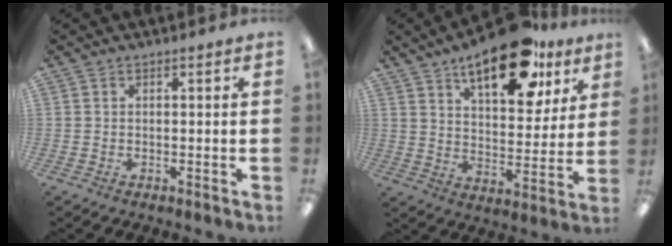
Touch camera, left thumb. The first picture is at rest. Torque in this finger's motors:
{"motor_torque": [0.57, 0.70, 1.32, -1.45, 0.13]}